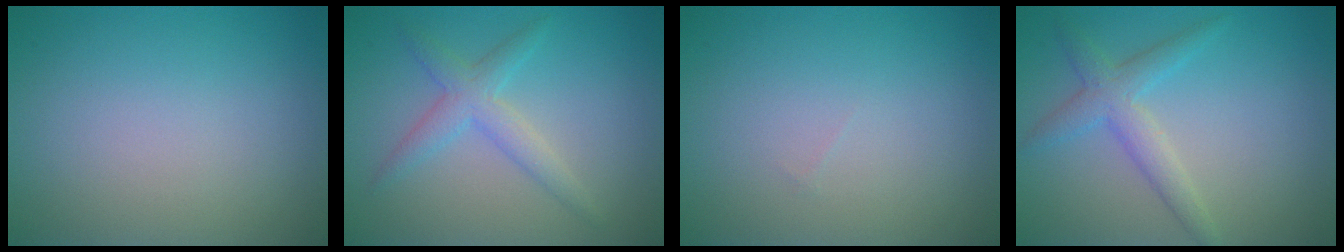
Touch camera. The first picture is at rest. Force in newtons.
{"total": 2.8, "press": 2.8, "slide": 0.1}
{"total": 0.0}
{"total": 3.0, "press": 3.0, "slide": 0.1}